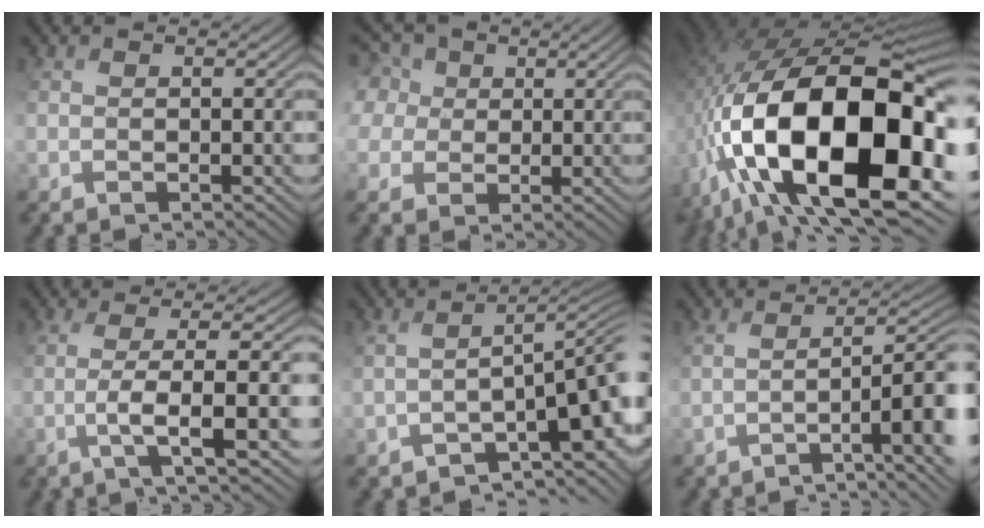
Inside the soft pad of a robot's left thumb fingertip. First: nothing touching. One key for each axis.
{"total": 7.4, "fx": 1.9, "fy": 6.6, "fz": 2.8, "tx": -0.140, "ty": 0.015, "tz": 0.026}
{"total": 20.4, "fx": -4.3, "fy": 12.3, "fz": 15.7, "tx": -0.335, "ty": -0.029, "tz": -0.043}
{"total": 6.7, "fx": -0.9, "fy": 0.8, "fz": 6.6, "tx": -0.109, "ty": 0.018, "tz": -0.015}
{"total": 8.4, "fx": -4.3, "fy": 2.0, "fz": 6.9, "tx": -0.095, "ty": 0.002, "tz": -0.049}
{"total": 8.6, "fx": -2.6, "fy": 2.1, "fz": 7.9, "tx": -0.104, "ty": 0.009, "tz": -0.028}